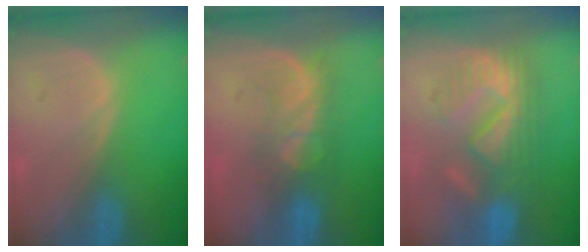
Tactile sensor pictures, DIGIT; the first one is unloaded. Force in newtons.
{"total": 5.6, "press": 5.5, "slide": 1.3}
{"total": 9.2, "press": 8.9, "slide": 2.3}